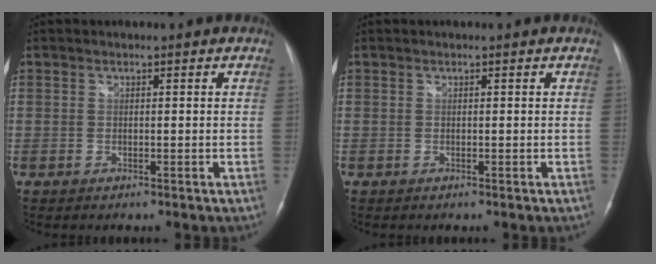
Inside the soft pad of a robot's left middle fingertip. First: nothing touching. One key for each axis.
{"total": 0.0}